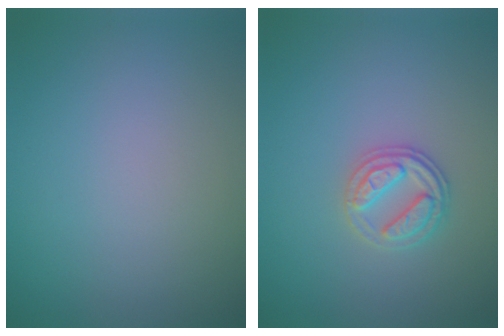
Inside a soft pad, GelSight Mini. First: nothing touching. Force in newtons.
{"total": 2.7, "press": 2.6, "slide": 0.8}